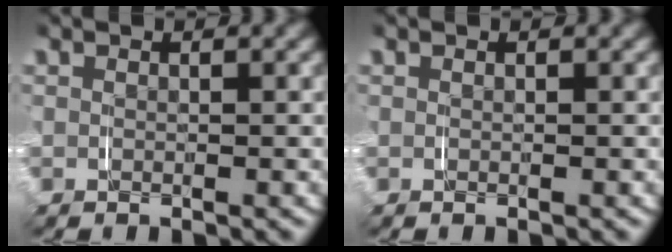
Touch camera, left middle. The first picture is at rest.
{"total": 0.0}